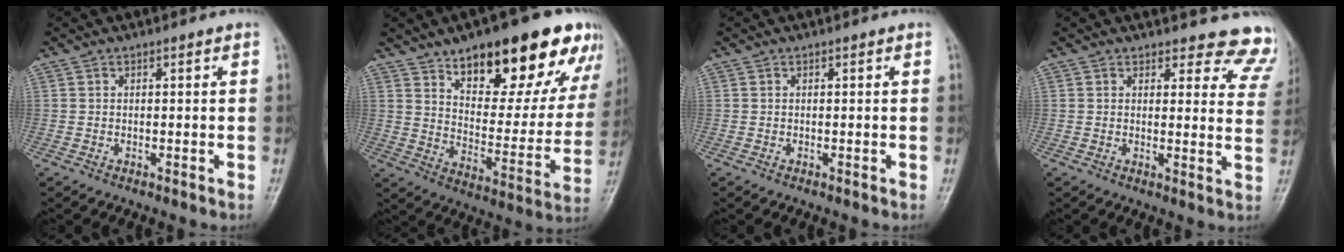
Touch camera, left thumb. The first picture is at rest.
{"total": 24.6, "force": [15.3, 10.1, 16.3], "torque": [-0.166, -0.051, 0.223]}
{"total": 0.0}
{"total": 12.1, "force": [11.4, 4.0, 0.6], "torque": [0.056, -0.091, 0.090]}